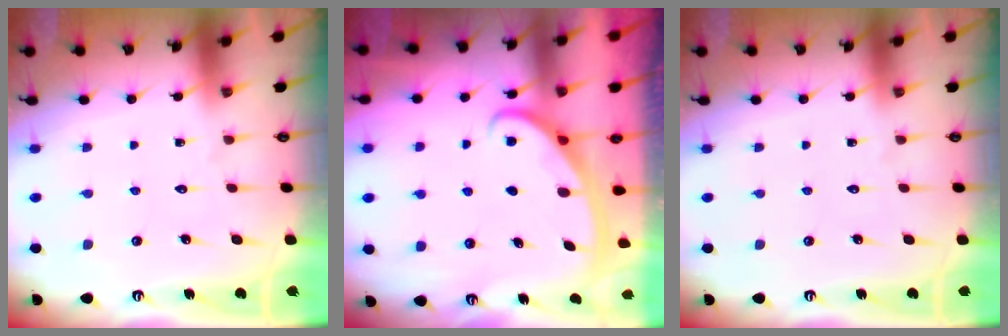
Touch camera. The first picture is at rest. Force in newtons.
{"total": 2.8, "press": 2.8, "slide": 0.4}
{"total": 0.0}